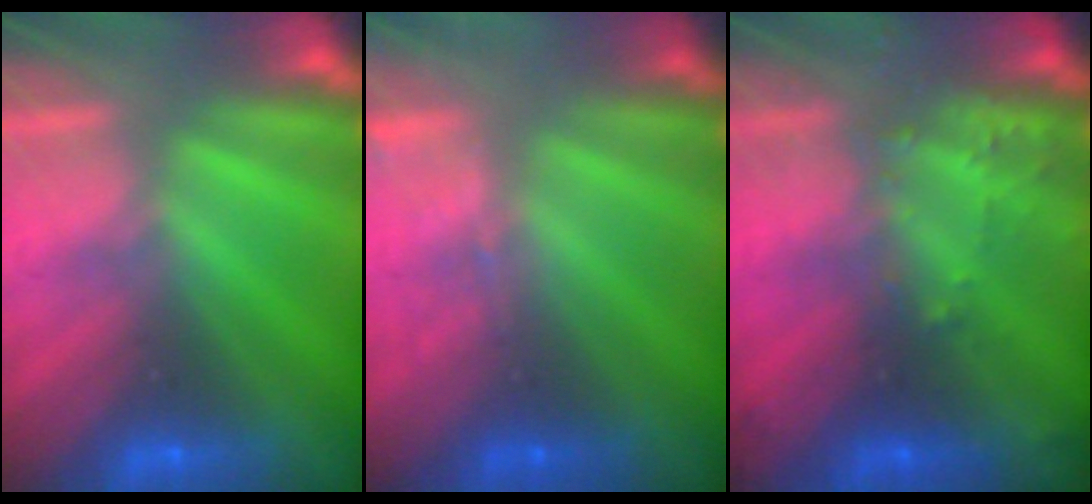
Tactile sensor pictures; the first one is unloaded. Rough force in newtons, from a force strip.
{"total": 1.3}
{"total": 3.0}